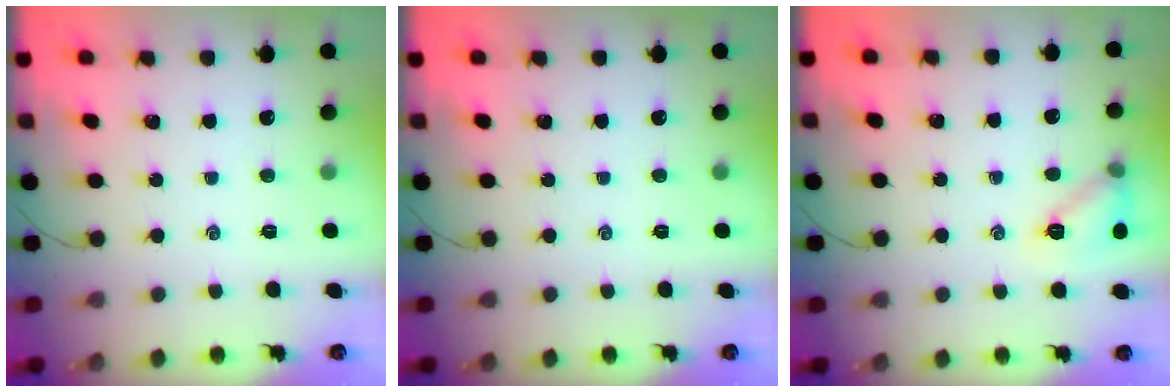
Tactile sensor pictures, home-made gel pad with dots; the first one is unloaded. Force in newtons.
{"total": 0.0}
{"total": 10.4, "press": 10.4, "slide": 0.6}